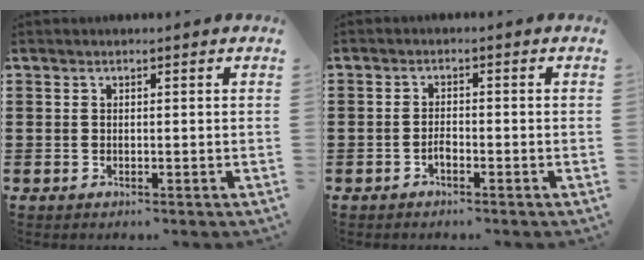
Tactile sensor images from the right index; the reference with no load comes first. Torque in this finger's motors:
{"motor_torque": [1.56, 0.58, 0.11, 0.00]}